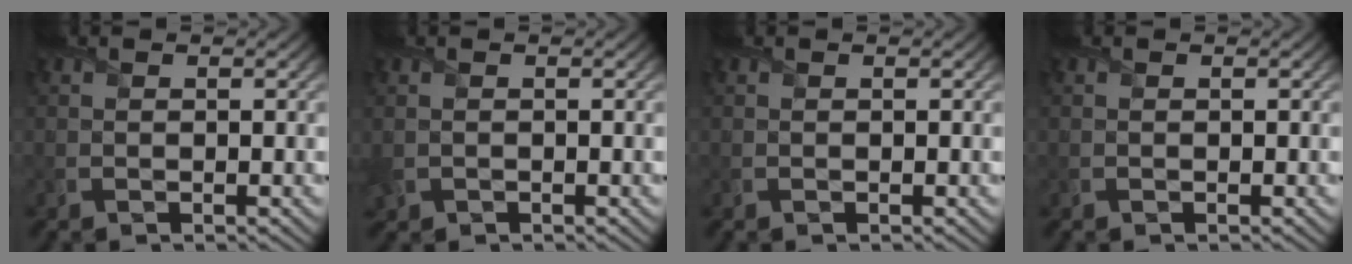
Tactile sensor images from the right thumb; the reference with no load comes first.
{"total": 1.1, "force": [-0.2, 0.9, 0.6], "torque": [-0.020, -0.005, 0.000]}
{"total": 0.0}
{"total": 0.0}